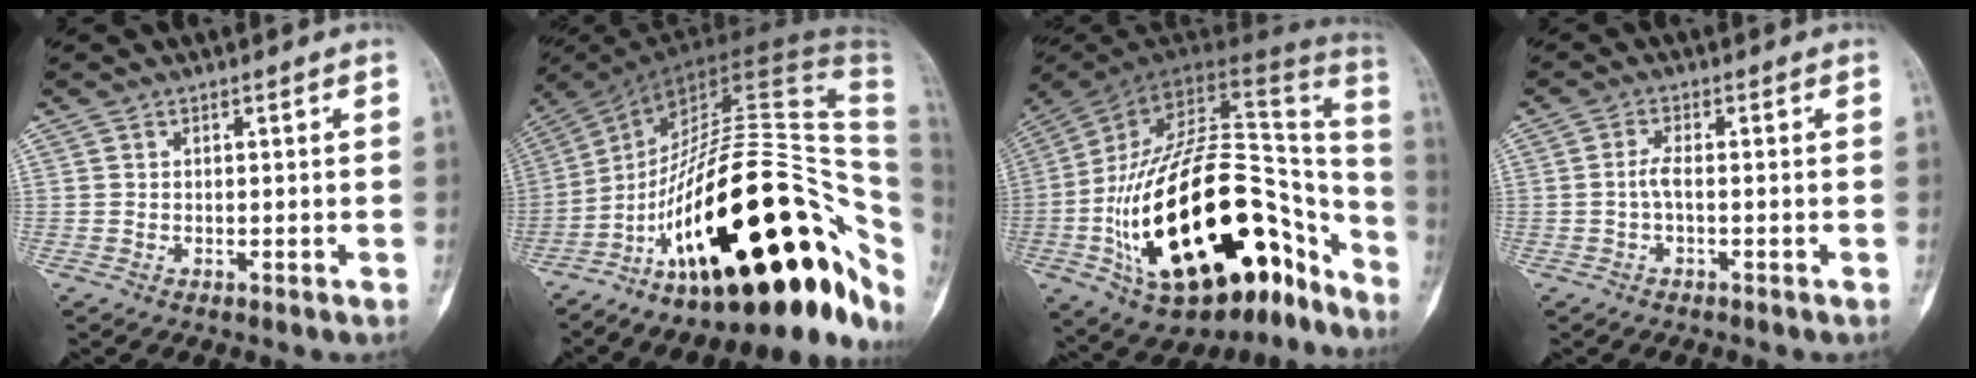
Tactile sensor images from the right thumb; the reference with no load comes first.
{"total": 35.2, "force": [-9.8, 13.9, 30.8], "torque": [-0.394, 0.087, -0.146]}
{"total": 35.3, "force": [-14.6, 18.2, 26.5], "torque": [-0.384, 0.092, -0.225]}
{"total": 2.2, "force": [-0.5, 0.6, 2.0], "torque": [-0.045, 0.003, -0.013]}